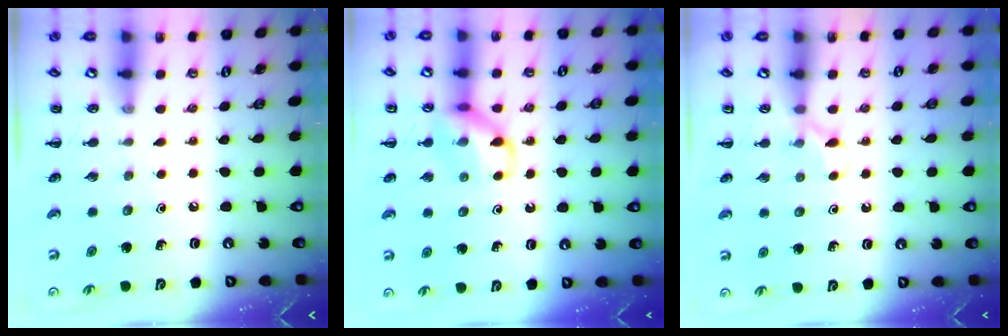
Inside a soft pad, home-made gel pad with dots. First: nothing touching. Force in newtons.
{"total": 11.0, "press": 11.0, "slide": 1.4}
{"total": 5.9, "press": 5.6, "slide": 1.9}